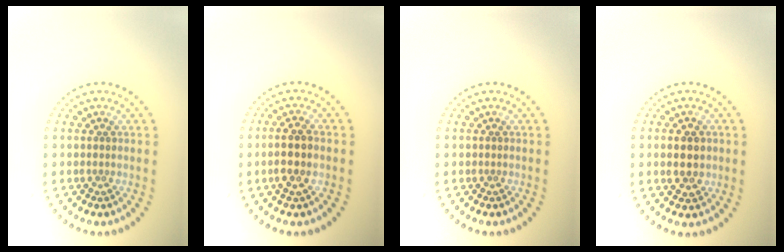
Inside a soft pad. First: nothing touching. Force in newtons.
{"total": 2.6, "press": 2.6, "slide": 0.6}
{"total": 0.0}
{"total": 2.9, "press": 2.9, "slide": 0.1}